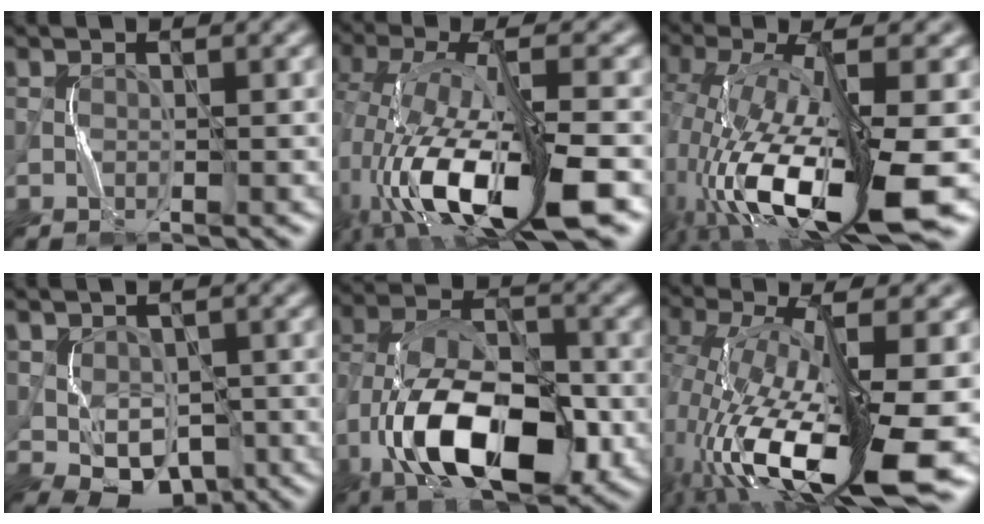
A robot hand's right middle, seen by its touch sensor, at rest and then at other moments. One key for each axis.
{"total": 11.7, "fx": -4.8, "fy": 4.2, "fz": 9.9, "tx": -0.198, "ty": -0.007, "tz": -0.084}
{"total": 12.9, "fx": -4.8, "fy": 4.4, "fz": 11.2, "tx": -0.229, "ty": -0.019, "tz": -0.071}
{"total": 4.3, "fx": -1.0, "fy": 3.2, "fz": 2.6, "tx": -0.048, "ty": -0.009, "tz": -0.009}
{"total": 12.7, "fx": -4.6, "fy": 7.1, "fz": 9.4, "tx": -0.173, "ty": -0.002, "tz": -0.082}
{"total": 14.7, "fx": -5.1, "fy": 4.9, "fz": 12.9, "tx": -0.252, "ty": -0.012, "tz": -0.076}